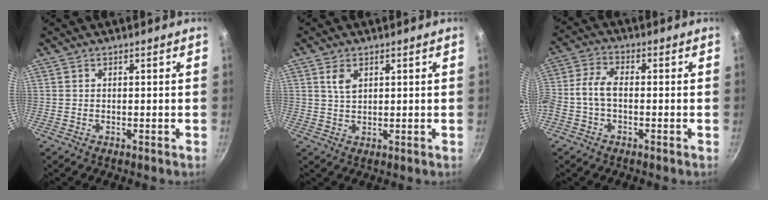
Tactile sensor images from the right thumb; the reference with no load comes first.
{"total": 3.2, "force": [1.4, 1.8, 2.2], "torque": [-0.036, -0.006, 0.028]}
{"total": 5.7, "force": [-1.3, 3.2, 4.6], "torque": [-0.101, 0.028, -0.038]}